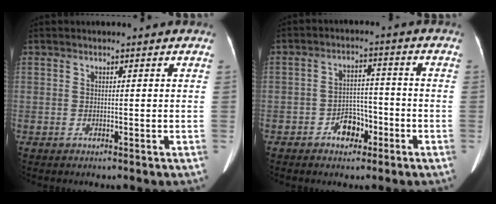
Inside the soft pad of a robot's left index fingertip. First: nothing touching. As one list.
[{"total": 4.7, "force": [-2.6, 3.0, 2.5], "torque": [-0.041, 0.016, -0.042]}]